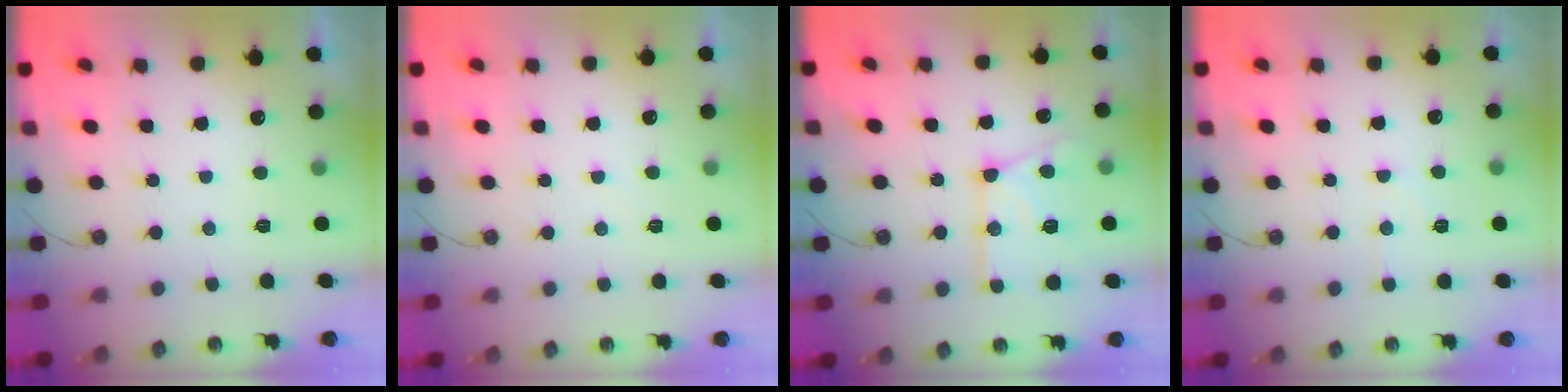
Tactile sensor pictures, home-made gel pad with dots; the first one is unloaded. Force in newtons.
{"total": 3.6, "press": 3.6, "slide": 0.6}
{"total": 15.7, "press": 15.6, "slide": 2.0}
{"total": 7.1, "press": 7.1, "slide": 0.6}